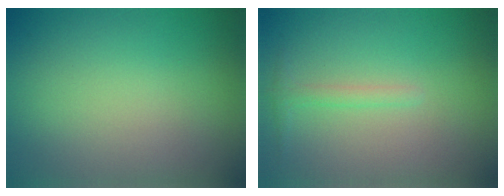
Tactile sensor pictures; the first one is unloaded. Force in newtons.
{"total": 1.1, "press": 1.1, "slide": 0.0}